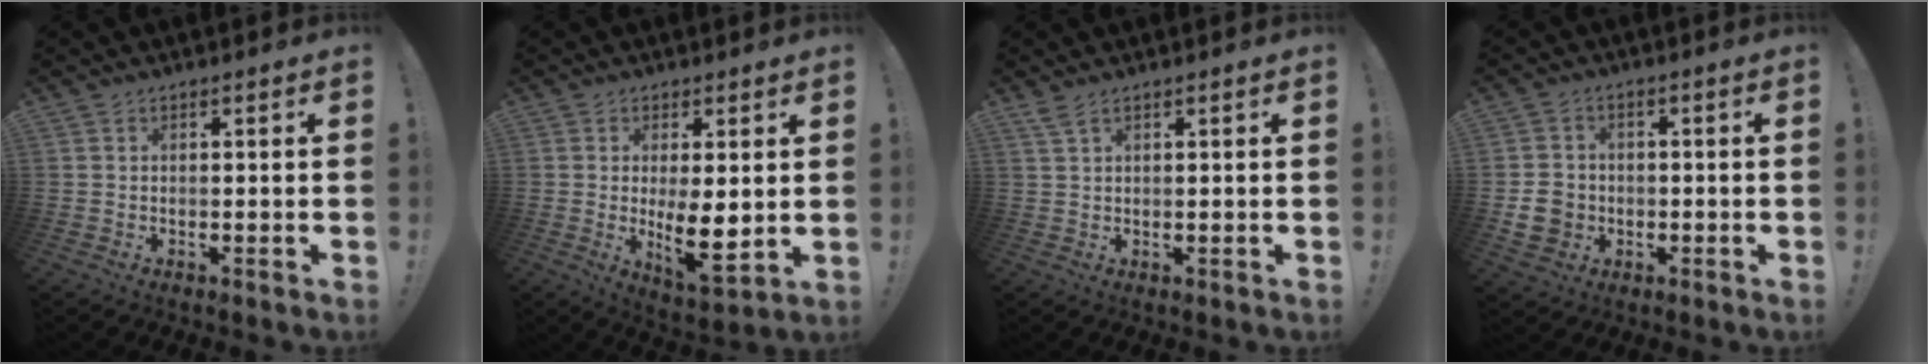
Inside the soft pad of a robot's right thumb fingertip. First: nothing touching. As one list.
[{"total": 10.0, "force": [-0.2, 3.9, 9.2], "torque": [-0.141, -0.019, 0.001]}, {"total": 2.2, "force": [1.6, 0.4, 1.5], "torque": [-0.039, -0.001, 0.030]}, {"total": 8.6, "force": [-1.6, 7.5, 4.1], "torque": [-0.062, 0.010, -0.028]}]